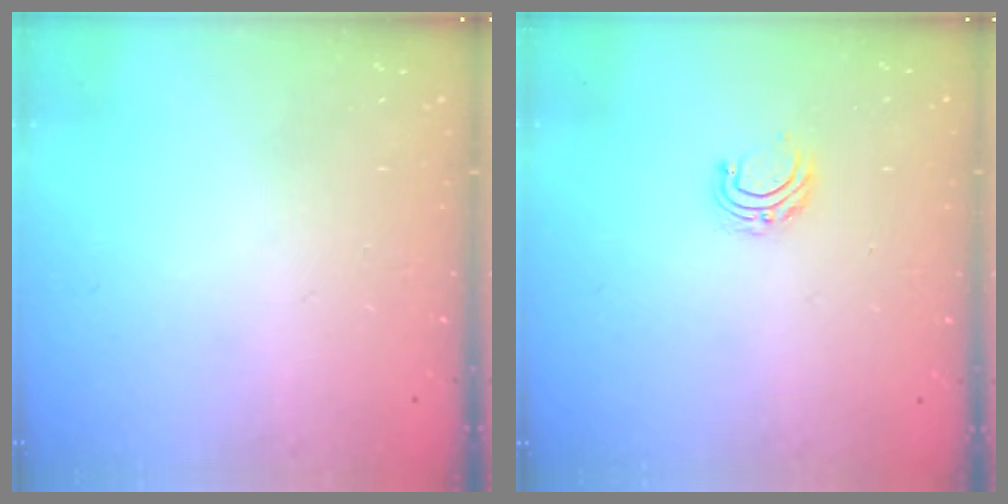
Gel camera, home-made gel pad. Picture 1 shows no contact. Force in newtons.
{"total": 5.0, "press": 5.0, "slide": 0.4}